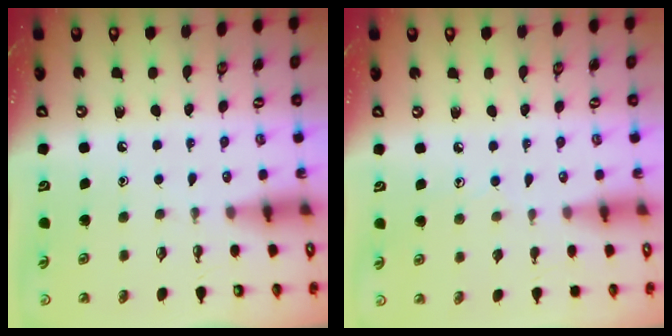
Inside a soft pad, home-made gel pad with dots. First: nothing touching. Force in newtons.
{"total": 5.3, "press": 5.3, "slide": 0.5}